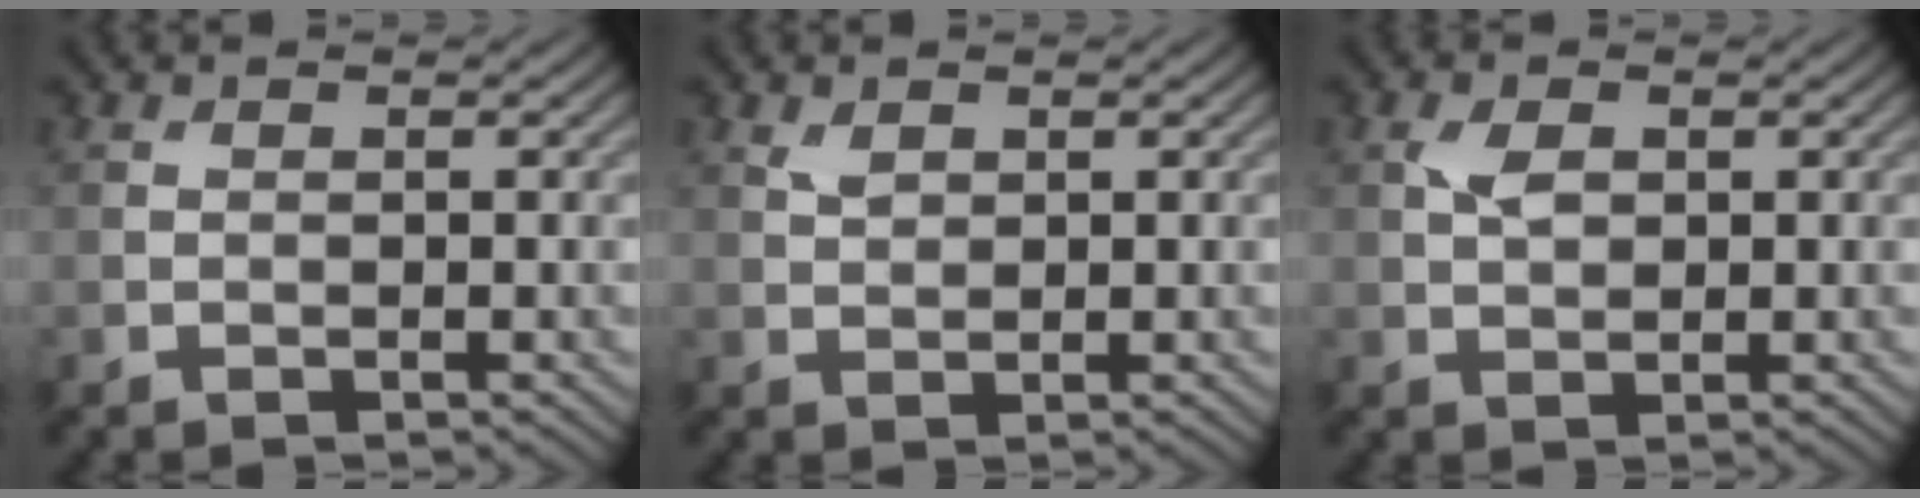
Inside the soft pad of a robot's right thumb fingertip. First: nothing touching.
{"total": 1.3, "force": [0.8, 0.8, 0.6], "torque": [-0.017, -0.002, 0.020]}
{"total": 2.3, "force": [0.7, 1.5, 1.7], "torque": [-0.041, 0.001, 0.013]}